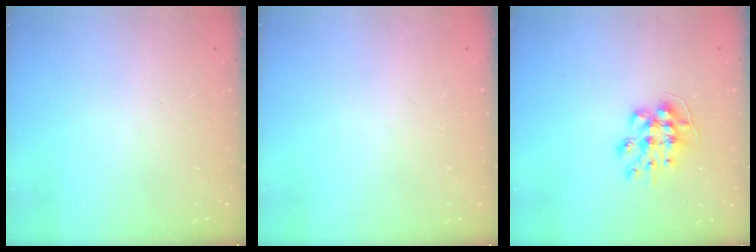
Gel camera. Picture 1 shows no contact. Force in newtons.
{"total": 0.7, "press": 0.7, "slide": 0.2}
{"total": 9.2, "press": 9.2, "slide": 0.2}